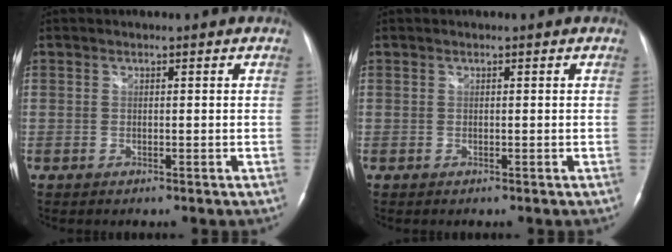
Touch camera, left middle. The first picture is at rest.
{"total": 0.0}